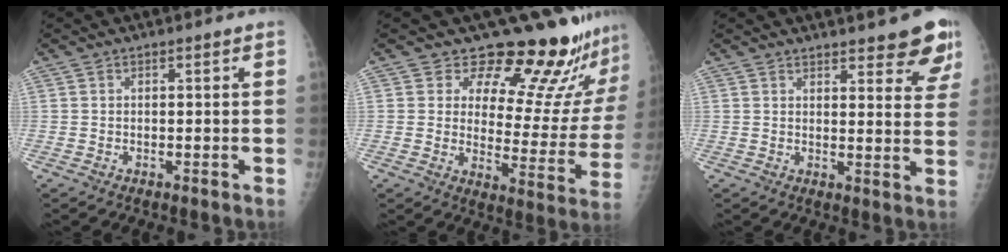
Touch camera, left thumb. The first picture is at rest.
{"total": 19.4, "force": [17.5, 5.8, 5.9], "torque": [-0.019, -0.149, 0.209]}
{"total": 10.9, "force": [9.0, 3.0, 5.4], "torque": [-0.029, -0.047, 0.095]}